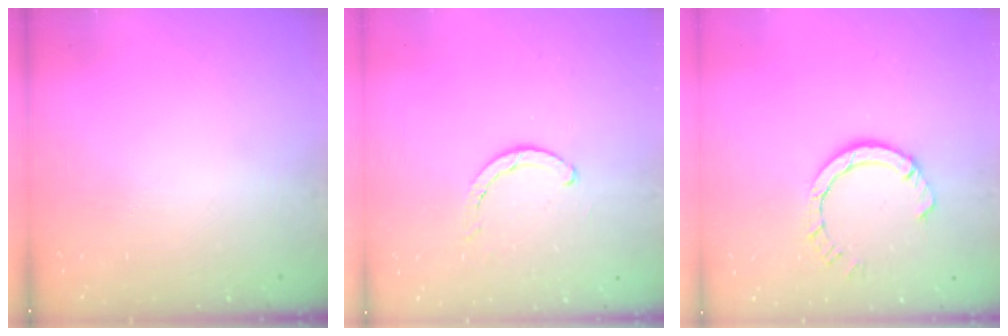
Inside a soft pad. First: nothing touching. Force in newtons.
{"total": 2.8, "press": 2.8, "slide": 0.2}
{"total": 6.8, "press": 6.7, "slide": 0.7}